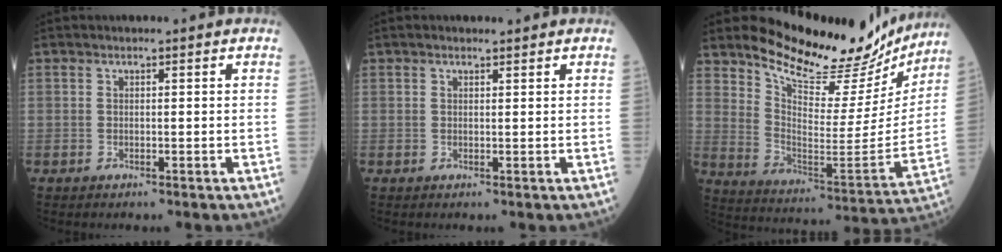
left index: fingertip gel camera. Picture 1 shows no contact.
{"total": 0.9, "force": [0.7, 0.4, 0.3], "torque": [-0.011, 0.005, 0.009]}
{"total": 21.2, "force": [19.2, 5.8, 6.7], "torque": [-0.099, -0.056, 0.265]}